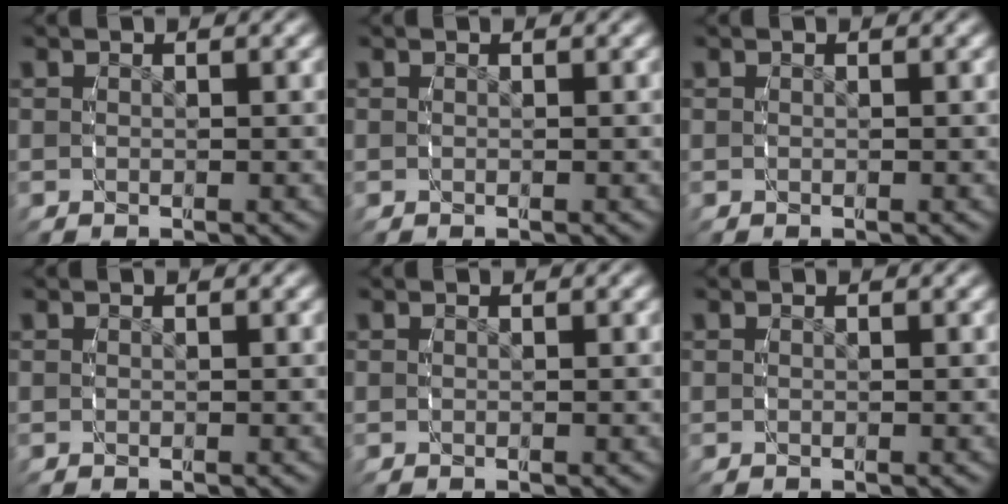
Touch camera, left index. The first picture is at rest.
{"total": 0.0}
{"total": 0.0}
{"total": 0.0}
{"total": 0.0}
{"total": 0.0}